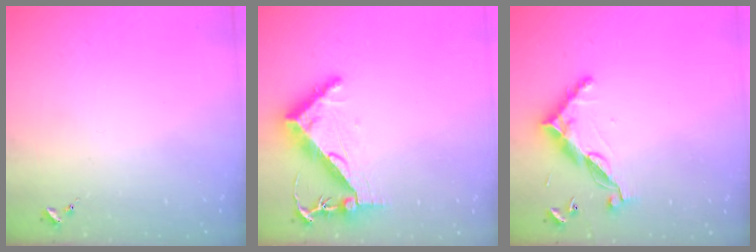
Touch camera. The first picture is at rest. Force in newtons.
{"total": 7.8, "press": 7.7, "slide": 1.0}
{"total": 10.4, "press": 10.4, "slide": 0.4}